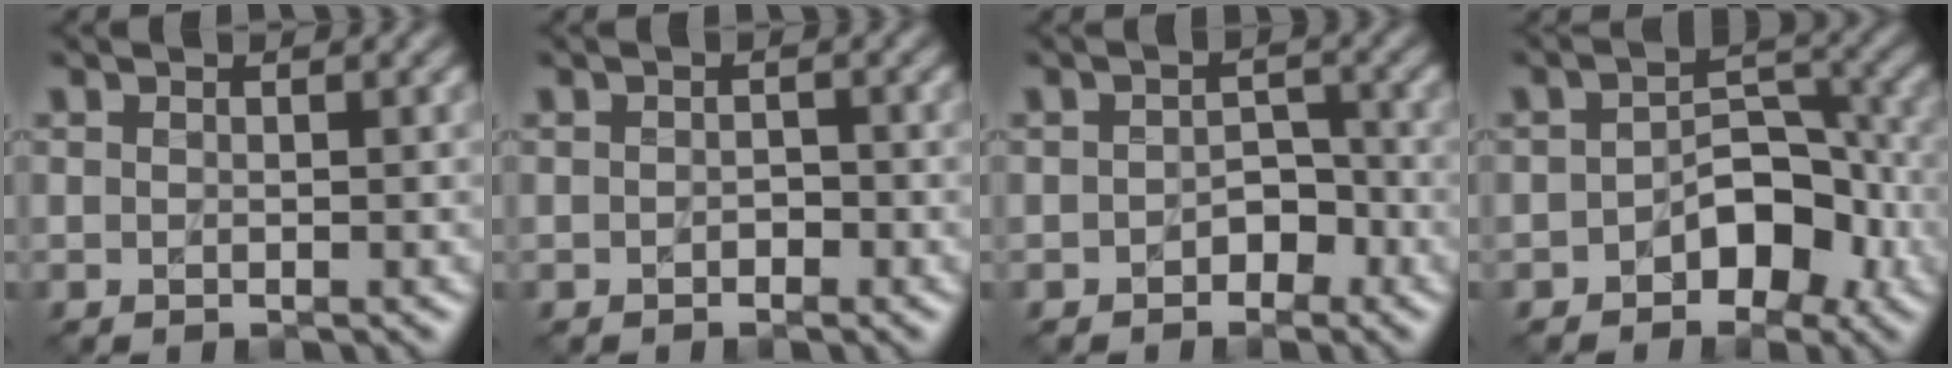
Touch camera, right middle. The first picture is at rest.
{"total": 0.8, "force": [-0.3, 0.6, 0.3], "torque": [-0.005, 0.000, -0.007]}
{"total": 2.0, "force": [-1.0, 1.4, 0.9], "torque": [-0.012, 0.005, -0.016]}
{"total": 4.8, "force": [-2.1, 3.0, 3.1], "torque": [-0.031, 0.006, -0.032]}